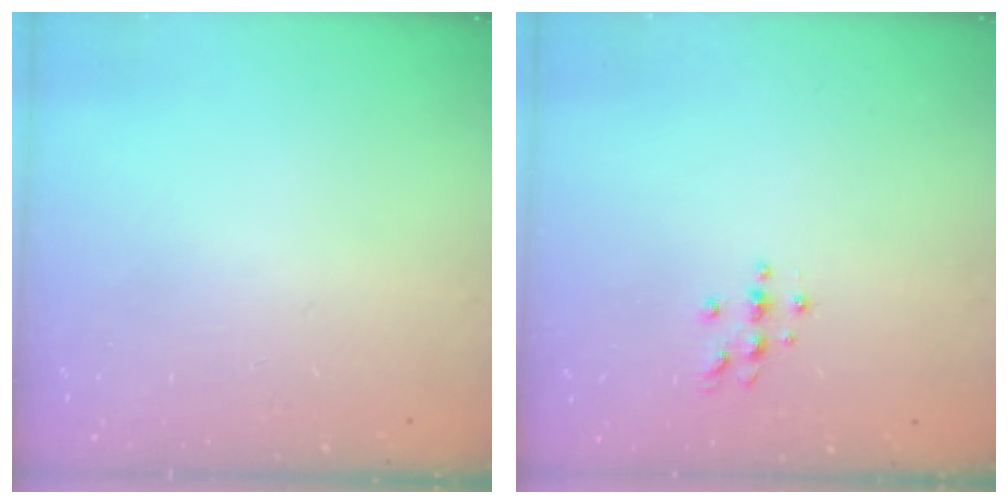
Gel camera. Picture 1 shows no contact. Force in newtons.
{"total": 4.2, "press": 4.2, "slide": 0.5}